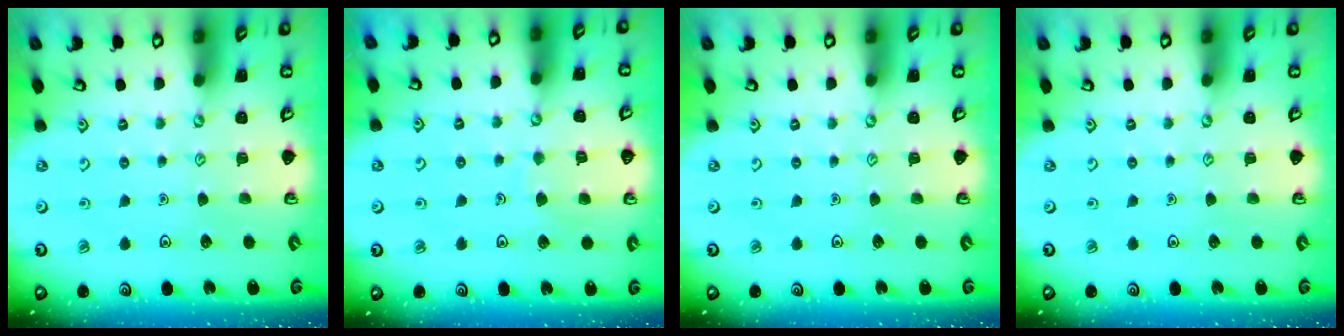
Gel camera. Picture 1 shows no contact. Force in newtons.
{"total": 5.3, "press": 5.2, "slide": 0.2}
{"total": 0.0}
{"total": 0.0}